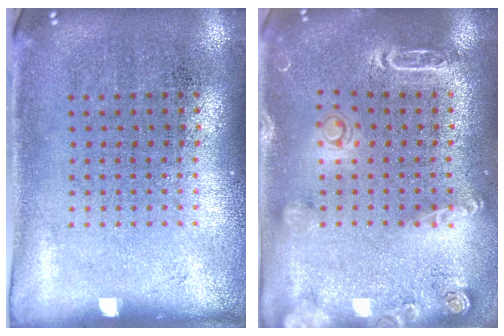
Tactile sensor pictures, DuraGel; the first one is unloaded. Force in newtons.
{"total": 1.9, "press": 1.9, "slide": 0.5}